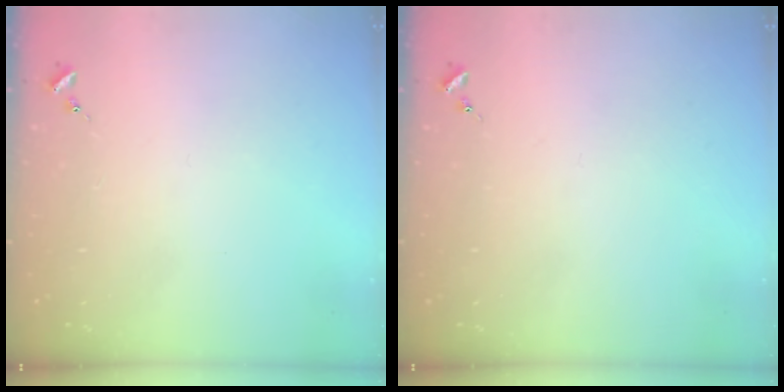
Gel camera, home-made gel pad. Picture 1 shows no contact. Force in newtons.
{"total": 0.0}